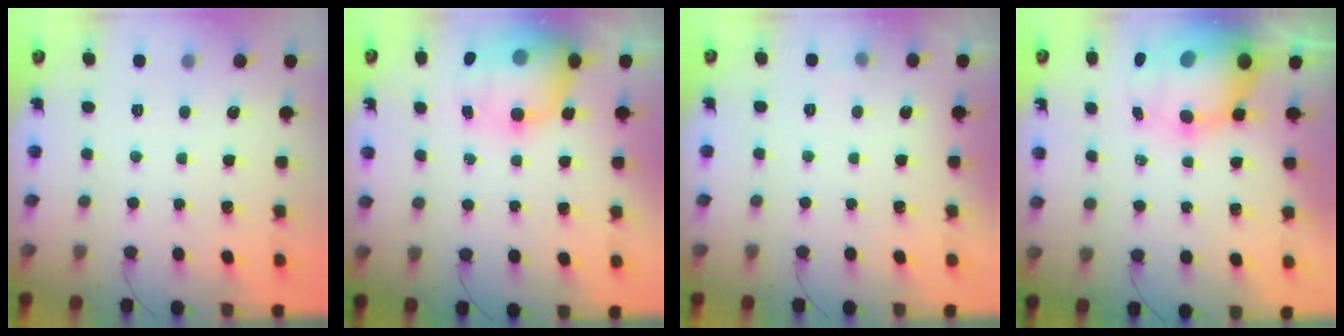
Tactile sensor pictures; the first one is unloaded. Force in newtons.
{"total": 15.2, "press": 14.7, "slide": 3.7}
{"total": 3.3, "press": 3.0, "slide": 1.4}
{"total": 13.3, "press": 12.9, "slide": 3.4}